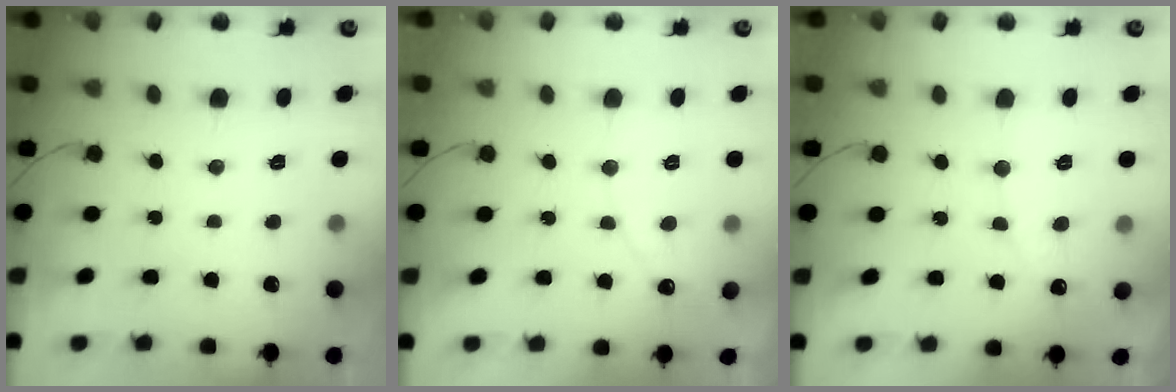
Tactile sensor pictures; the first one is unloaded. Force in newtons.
{"total": 3.8, "press": 3.8, "slide": 0.2}
{"total": 6.3, "press": 6.3, "slide": 0.2}